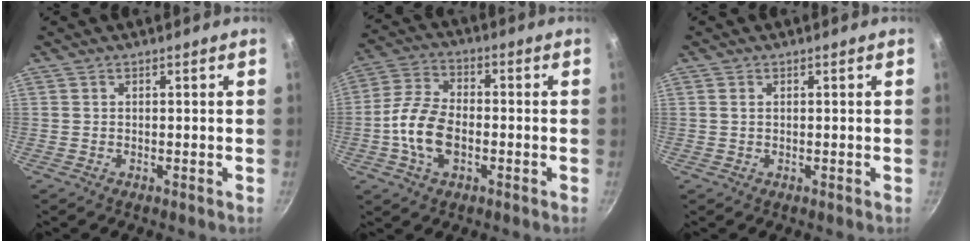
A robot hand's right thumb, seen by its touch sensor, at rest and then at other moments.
{"total": 10.8, "force": [-2.4, 6.5, 8.3], "torque": [-0.159, 0.027, -0.054]}
{"total": 0.7, "force": [0.2, 0.5, 0.5], "torque": [-0.010, 0.001, 0.004]}